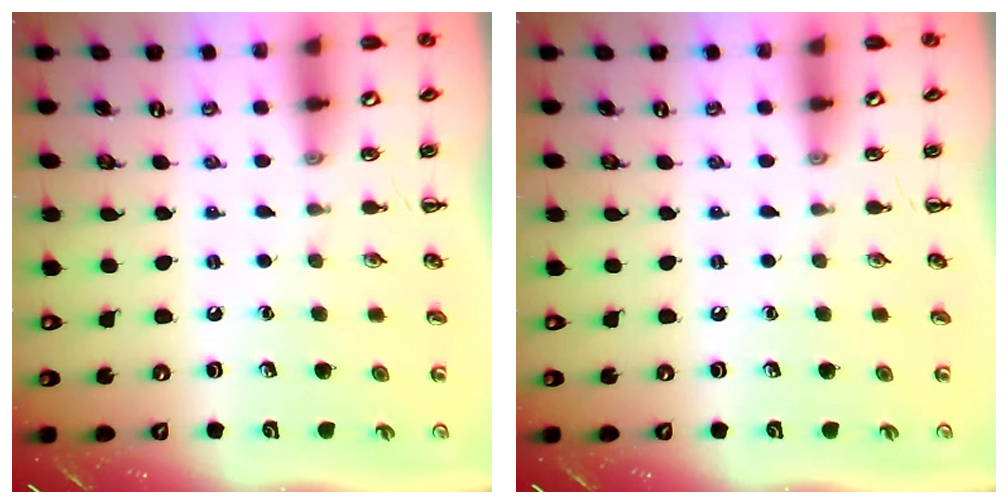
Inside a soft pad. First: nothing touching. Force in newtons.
{"total": 0.0}